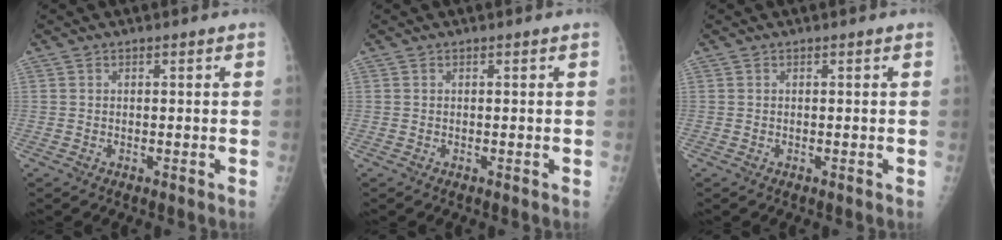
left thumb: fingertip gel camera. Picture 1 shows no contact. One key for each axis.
{"total": 0.0}
{"total": 0.0}